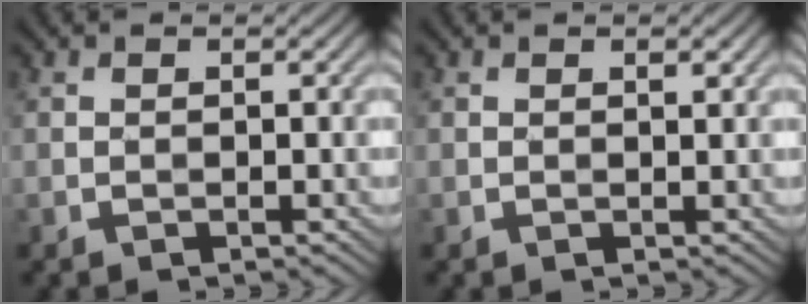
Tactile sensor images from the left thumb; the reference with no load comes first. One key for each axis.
{"total": 0.7, "fx": 0.4, "fy": 0.2, "fz": 0.5, "tx": -0.007, "ty": -0.002, "tz": 0.006}